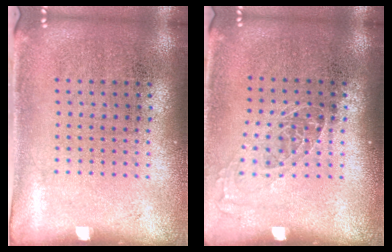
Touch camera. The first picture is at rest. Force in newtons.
{"total": 1.0, "press": 0.9, "slide": 0.5}